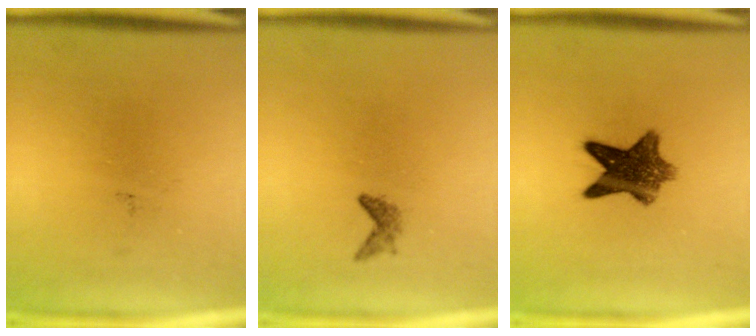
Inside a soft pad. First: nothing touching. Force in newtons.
{"total": 1.1}
{"total": 8.8}